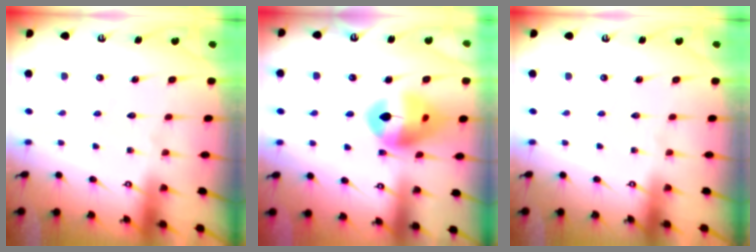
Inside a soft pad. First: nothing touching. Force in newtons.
{"total": 14.9, "press": 14.8, "slide": 1.7}
{"total": 0.0}